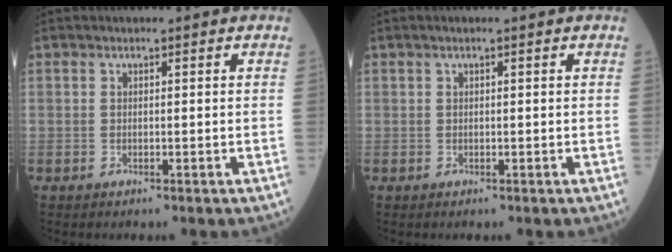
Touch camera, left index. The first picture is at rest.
{"total": 0.8, "force": [0.5, 0.0, 0.6], "torque": [-0.013, 0.009, 0.009]}